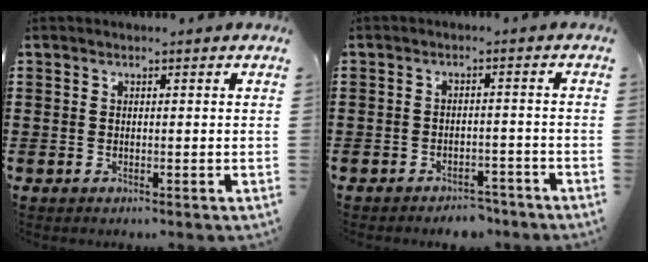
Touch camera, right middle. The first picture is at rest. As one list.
[{"total": 2.6, "force": [-2.5, 0.4, -0.1], "torque": [-0.007, 0.002, -0.055]}]